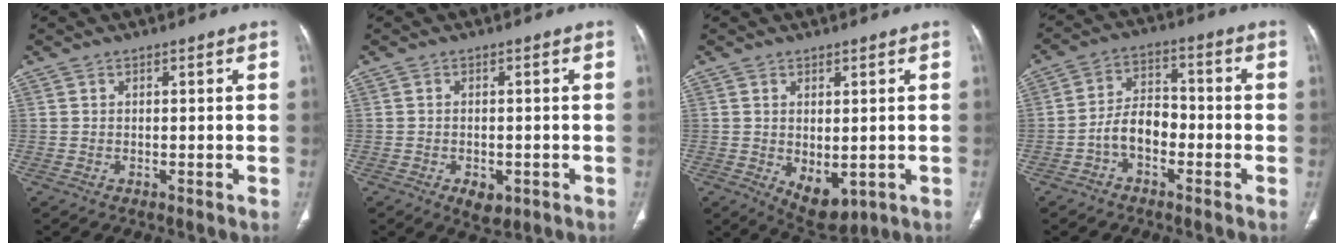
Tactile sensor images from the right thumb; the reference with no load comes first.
{"total": 3.9, "force": [-1.6, 2.3, 2.7], "torque": [-0.034, 0.003, -0.016]}
{"total": 6.8, "force": [-1.2, 3.8, 5.5], "torque": [-0.073, -0.010, 0.003]}
{"total": 7.0, "force": [-2.8, 4.3, 4.8], "torque": [-0.073, 0.036, -0.059]}